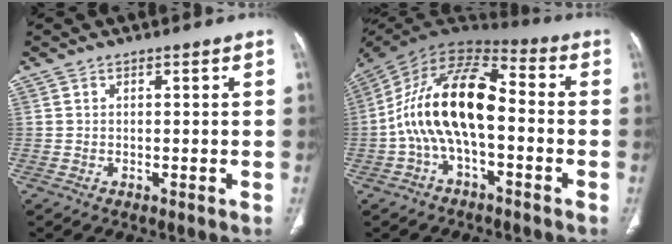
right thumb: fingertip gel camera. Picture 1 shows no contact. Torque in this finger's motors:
{"motor_torque": [2.51, 2.49, 1.50, -1.27, 0.31]}